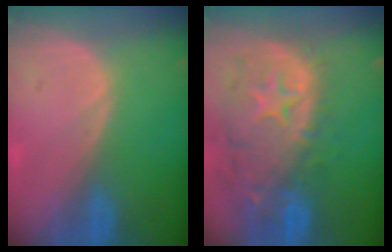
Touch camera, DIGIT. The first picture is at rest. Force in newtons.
{"total": 13.9, "press": 11.1, "slide": 8.3}